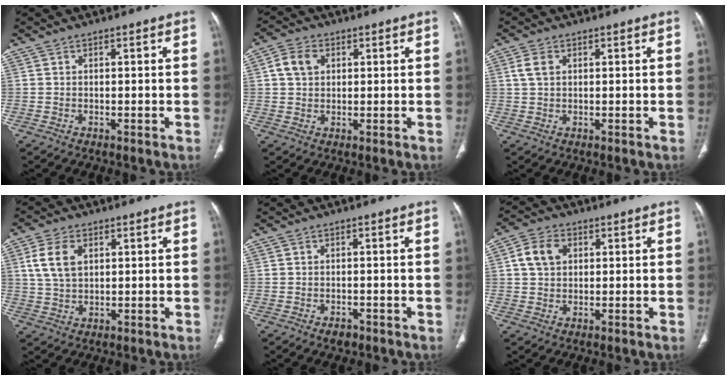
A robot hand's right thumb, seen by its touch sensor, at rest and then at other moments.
{"total": 5.1, "force": [1.5, 3.9, 3.0], "torque": [-0.048, 0.006, 0.026]}
{"total": 2.8, "force": [0.9, 1.9, 1.9], "torque": [-0.043, 0.006, 0.020]}
{"total": 7.2, "force": [2.3, 4.5, 5.1], "torque": [-0.102, -0.001, 0.047]}
{"total": 1.8, "force": [-1.1, 1.1, 0.8], "torque": [-0.011, 0.005, -0.012]}
{"total": 6.1, "force": [1.6, 4.6, 3.7], "torque": [-0.059, 0.007, 0.027]}